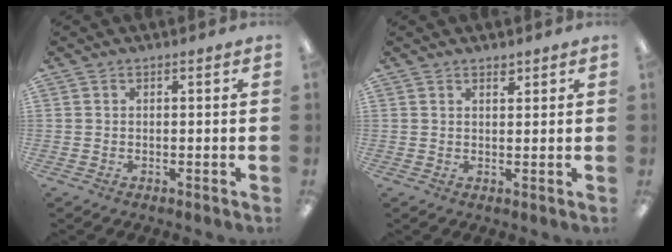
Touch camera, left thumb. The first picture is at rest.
{"total": 1.8, "force": [1.5, 0.7, 0.6], "torque": [0.002, -0.007, 0.024]}